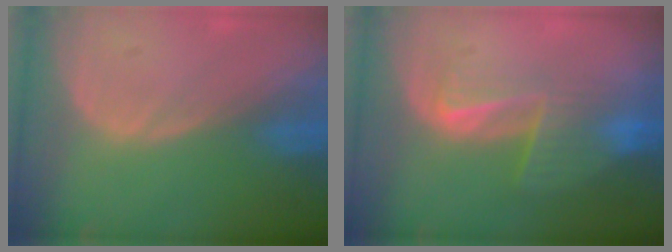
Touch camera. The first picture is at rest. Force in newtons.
{"total": 6.9, "press": 5.9, "slide": 3.6}